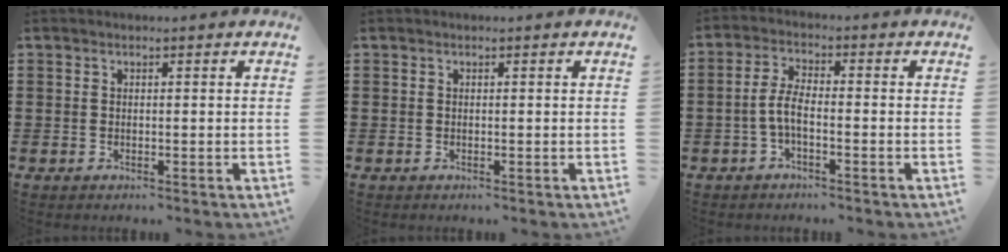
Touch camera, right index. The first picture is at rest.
{"total": 0.0}
{"total": 4.1, "force": [-1.4, 1.4, 3.6], "torque": [-0.091, -0.004, -0.035]}